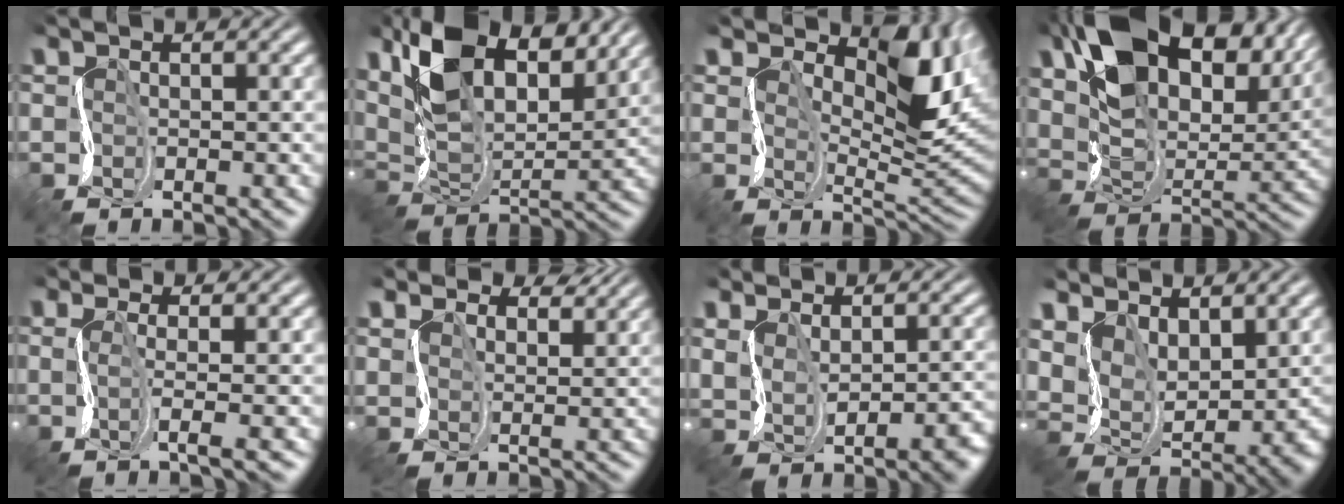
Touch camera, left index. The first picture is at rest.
{"total": 10.9, "force": [7.0, 4.9, 6.8], "torque": [-0.137, 0.004, 0.123]}
{"total": 7.5, "force": [3.5, 3.3, 5.7], "torque": [-0.082, -0.009, 0.058]}
{"total": 16.4, "force": [9.9, 8.7, 9.8], "torque": [-0.194, 0.013, 0.174]}
{"total": 2.3, "force": [0.3, 0.2, 2.3], "torque": [-0.040, 0.000, 0.004]}
{"total": 4.4, "force": [4.0, 1.5, 0.9], "torque": [-0.026, 0.000, 0.063]}
{"total": 4.3, "force": [-0.2, 2.5, 3.5], "torque": [-0.060, -0.016, 0.014]}
{"total": 6.2, "force": [3.9, 3.2, 3.6], "torque": [-0.081, -0.007, 0.080]}